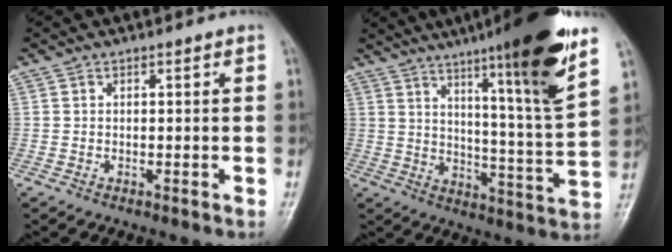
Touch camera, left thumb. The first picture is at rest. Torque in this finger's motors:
{"motor_torque": [2.15, 0.84, 1.57, -1.21, 0.42]}